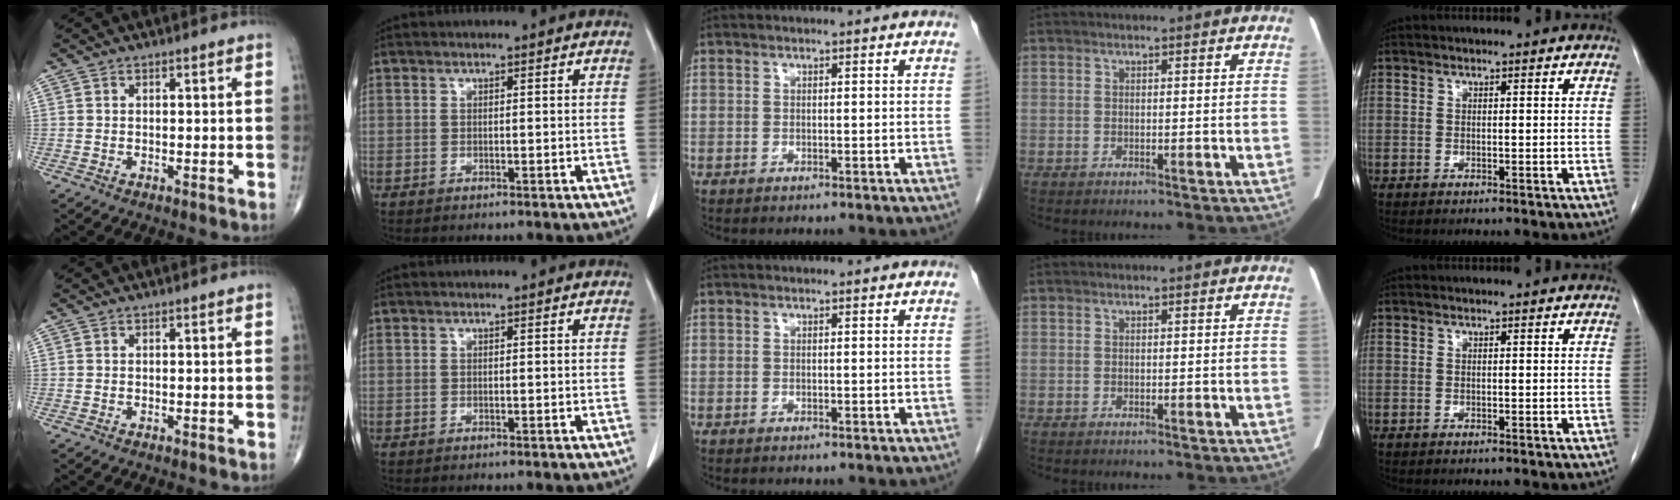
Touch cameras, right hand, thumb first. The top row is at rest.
{}